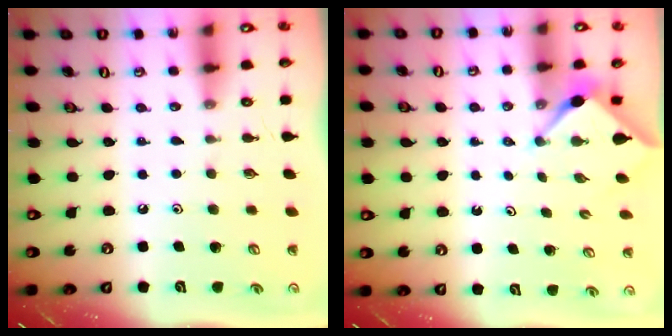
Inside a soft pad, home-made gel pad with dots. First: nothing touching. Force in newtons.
{"total": 2.9, "press": 2.9, "slide": 0.3}